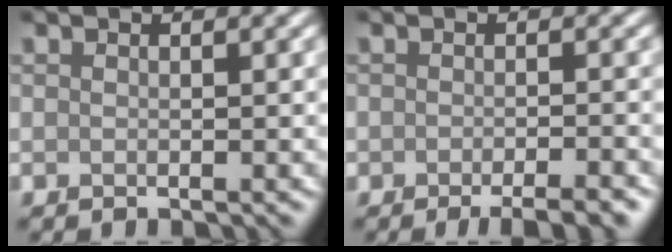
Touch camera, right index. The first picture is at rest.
{"total": 3.7, "force": [-2.6, 0.8, 2.5], "torque": [-0.032, -0.003, -0.032]}